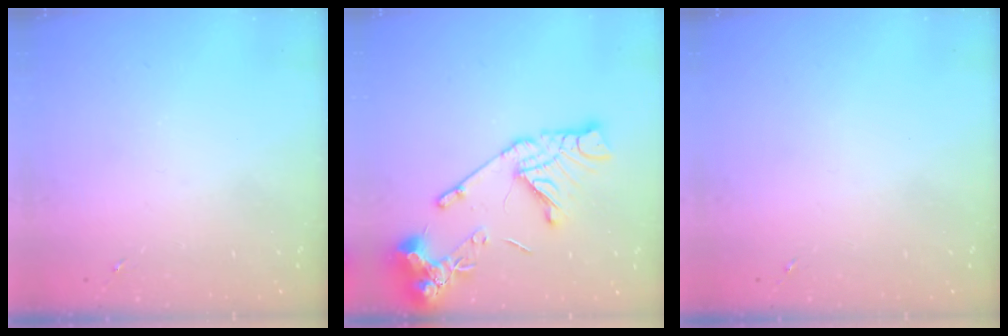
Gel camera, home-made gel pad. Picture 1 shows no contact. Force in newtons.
{"total": 16.8, "press": 16.6, "slide": 1.9}
{"total": 0.0}